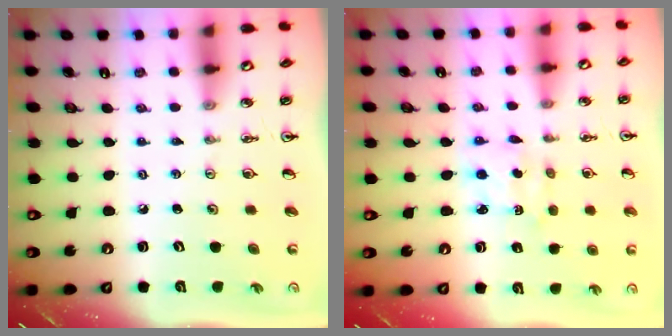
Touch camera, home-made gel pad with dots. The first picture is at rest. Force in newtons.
{"total": 2.3, "press": 2.3, "slide": 0.2}